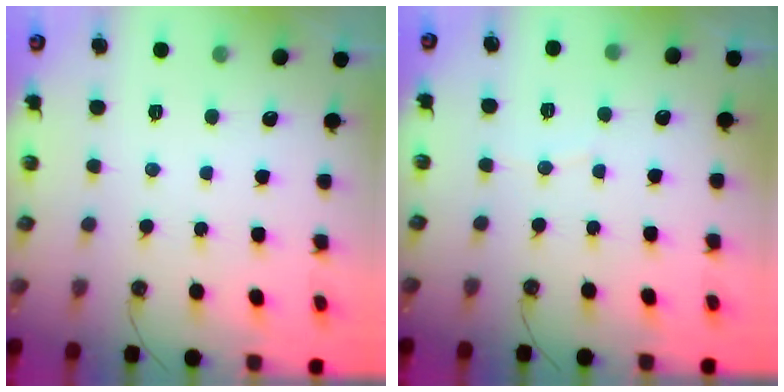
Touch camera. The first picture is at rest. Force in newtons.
{"total": 3.2, "press": 3.2, "slide": 0.2}